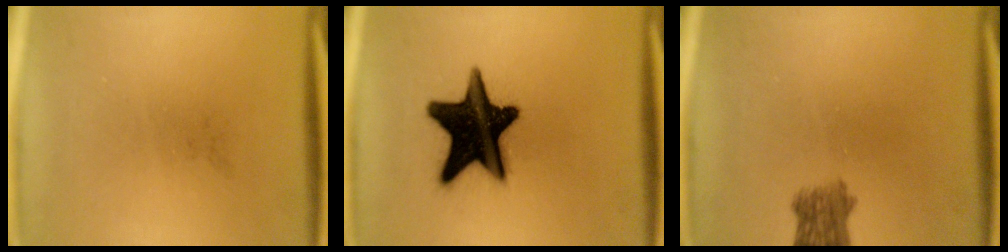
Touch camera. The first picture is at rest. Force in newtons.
{"total": 19.2}
{"total": 4.2}